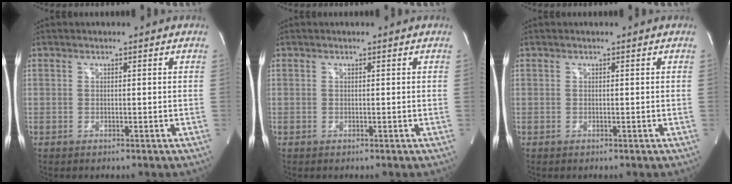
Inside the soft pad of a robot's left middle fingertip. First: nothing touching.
{"total": 0.0}
{"total": 0.0}